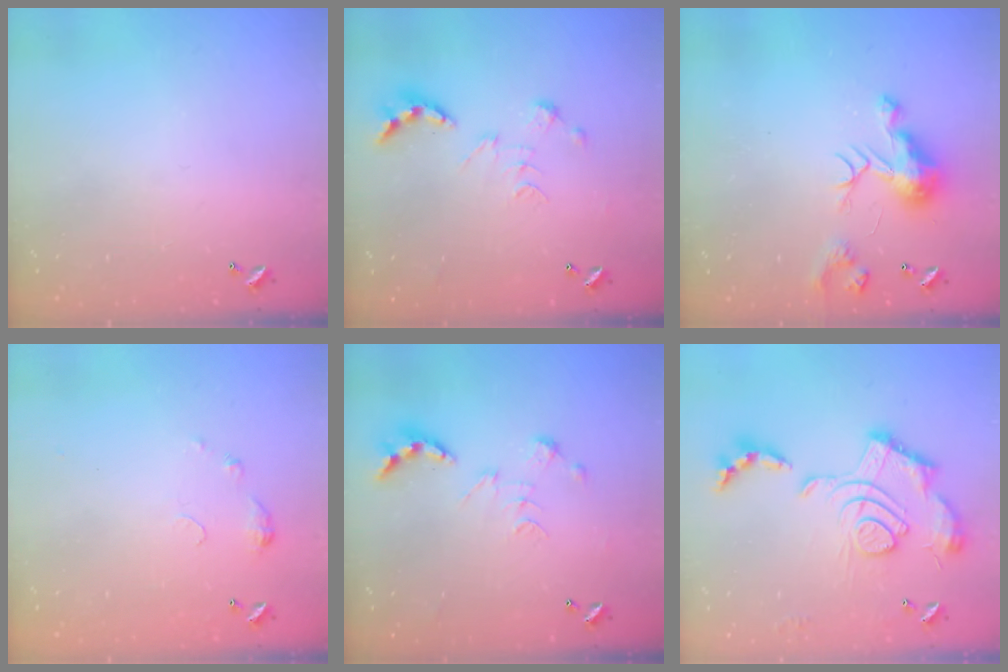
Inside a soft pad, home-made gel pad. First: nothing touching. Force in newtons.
{"total": 0.8, "press": 0.8, "slide": 0.3}
{"total": 9.2, "press": 9.2, "slide": 0.5}
{"total": 4.7, "press": 4.6, "slide": 0.7}
{"total": 0.8, "press": 0.8, "slide": 0.3}
{"total": 2.4, "press": 1.9, "slide": 1.5}